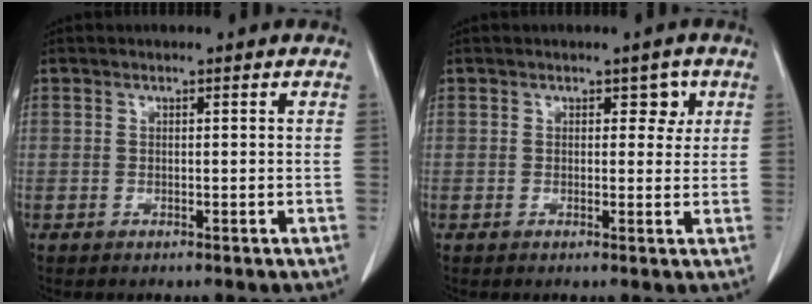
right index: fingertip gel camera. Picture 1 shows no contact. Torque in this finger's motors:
{"motor_torque": [0.01, -0.01, 0.00, 0.00]}